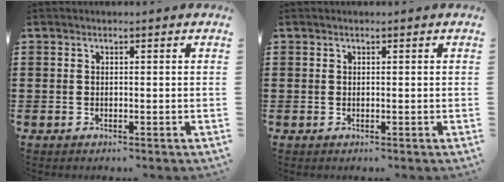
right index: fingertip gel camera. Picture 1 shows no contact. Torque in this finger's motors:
{"motor_torque": [-0.01, 0.01, 0.00, 0.00]}